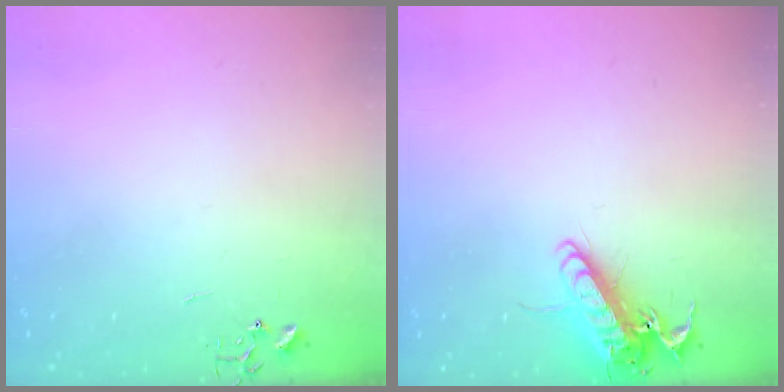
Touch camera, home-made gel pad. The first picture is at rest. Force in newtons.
{"total": 13.4, "press": 13.2, "slide": 2.5}